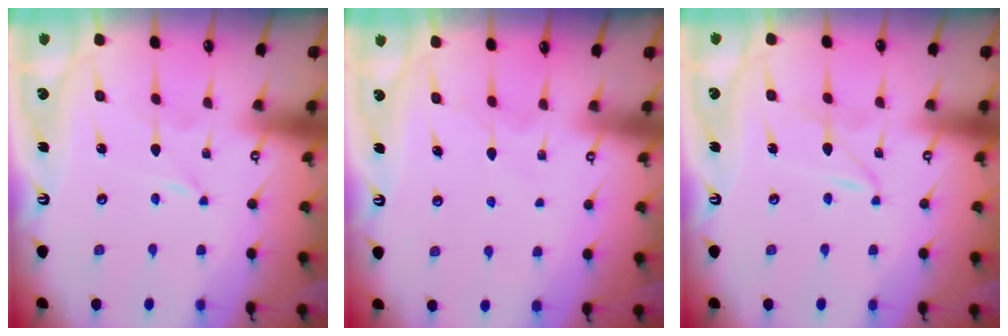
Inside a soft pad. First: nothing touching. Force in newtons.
{"total": 6.2, "press": 6.1, "slide": 0.6}
{"total": 2.2, "press": 2.2, "slide": 0.2}